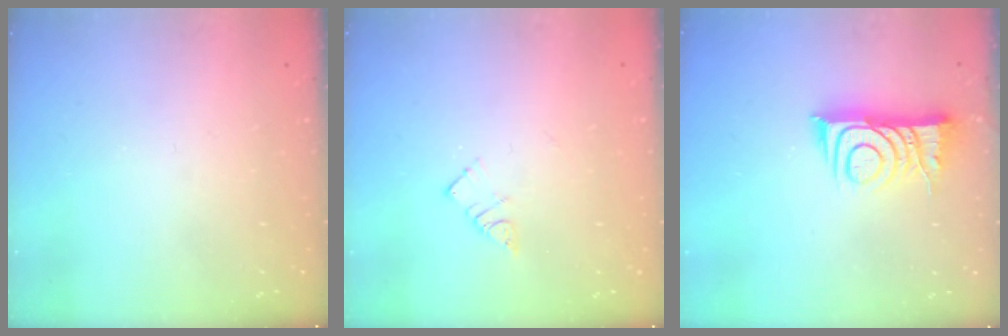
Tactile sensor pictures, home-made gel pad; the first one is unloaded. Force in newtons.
{"total": 3.8, "press": 3.8, "slide": 0.0}
{"total": 9.4, "press": 9.4, "slide": 0.6}